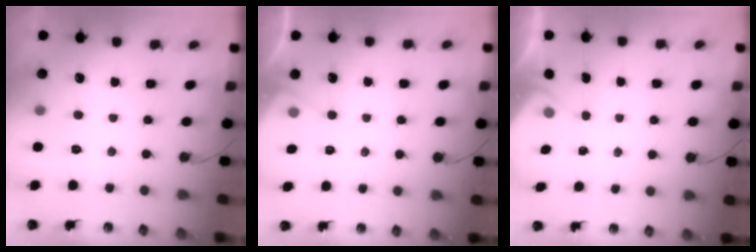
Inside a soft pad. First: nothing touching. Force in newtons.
{"total": 5.3, "press": 5.3, "slide": 0.5}
{"total": 2.0, "press": 1.9, "slide": 0.4}